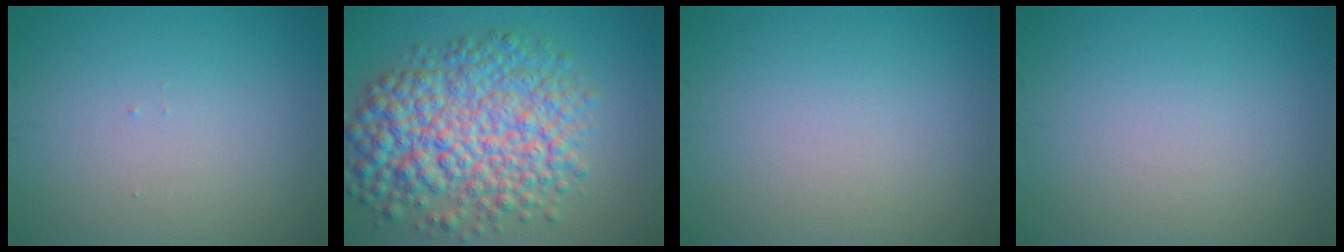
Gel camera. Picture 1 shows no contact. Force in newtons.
{"total": 10.0, "press": 10.0, "slide": 0.2}
{"total": 0.0}
{"total": 0.0}